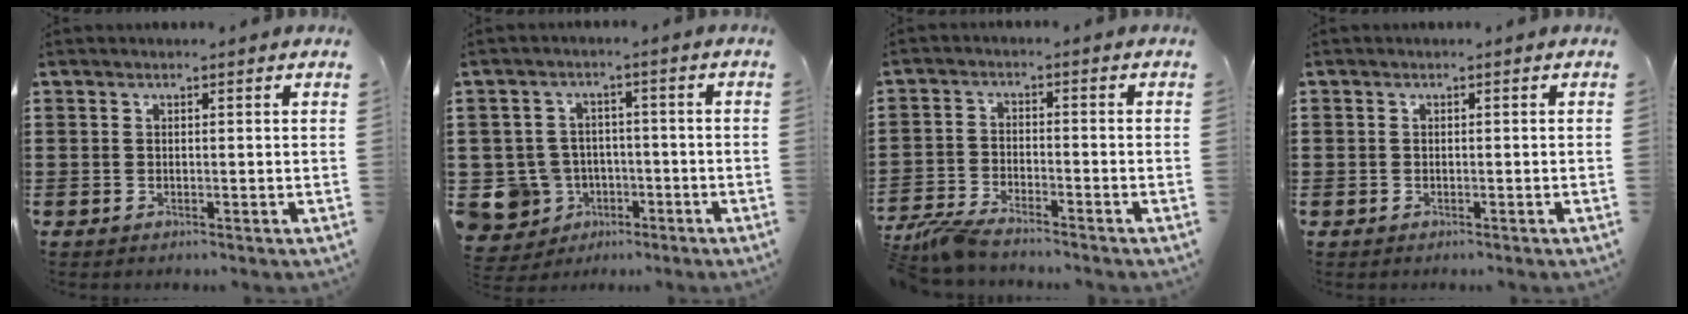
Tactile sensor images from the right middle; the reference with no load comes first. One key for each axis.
{"total": 7.2, "fx": -2.3, "fy": 6.4, "fz": 2.2, "tx": -0.097, "ty": 0.003, "tz": -0.044}
{"total": 4.4, "fx": -4.1, "fy": 0.4, "fz": 1.5, "tx": -0.055, "ty": -0.009, "tz": -0.088}
{"total": 0.8, "fx": -0.3, "fy": 0.7, "fz": 0.1, "tx": -0.003, "ty": 0.003, "tz": -0.006}